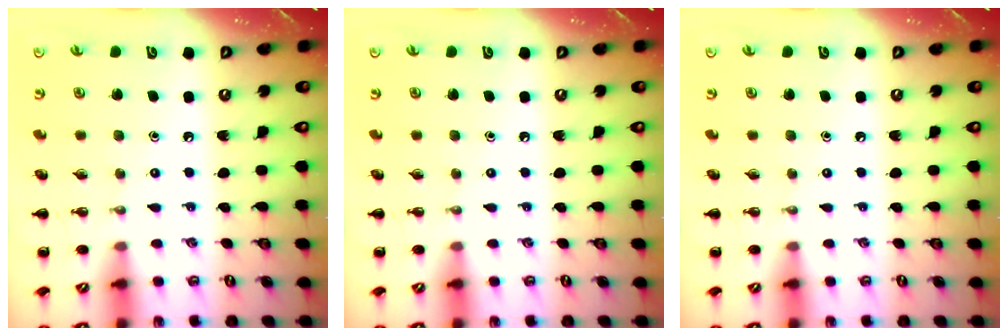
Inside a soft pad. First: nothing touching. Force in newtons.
{"total": 0.0}
{"total": 0.0}